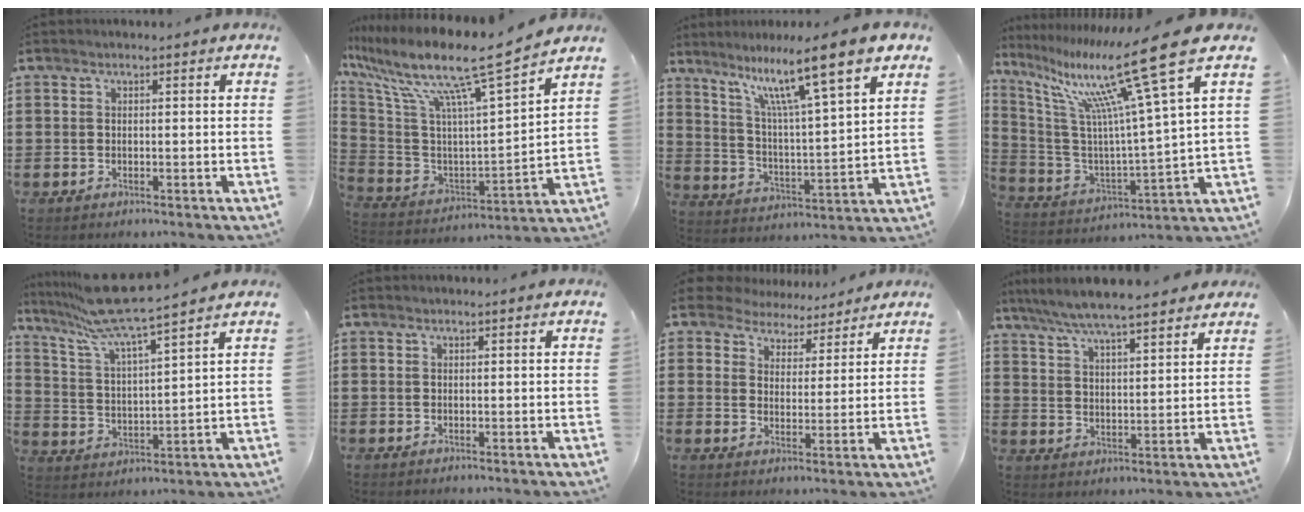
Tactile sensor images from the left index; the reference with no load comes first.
{"total": 13.3, "force": [9.7, 0.8, 9.0], "torque": [-0.197, -0.067, 0.151]}
{"total": 11.3, "force": [8.2, 0.3, 7.8], "torque": [-0.161, -0.050, 0.128]}
{"total": 17.8, "force": [11.8, 0.8, 13.3], "torque": [-0.265, -0.073, 0.182]}
{"total": 9.6, "force": [8.3, -0.1, 4.9], "torque": [-0.128, -0.041, 0.143]}
{"total": 0.0}
{"total": 6.0, "force": [5.5, 2.2, 0.2], "torque": [-0.035, -0.020, 0.103]}
{"total": 6.3, "force": [5.8, 0.2, 2.5], "torque": [-0.071, -0.025, 0.100]}